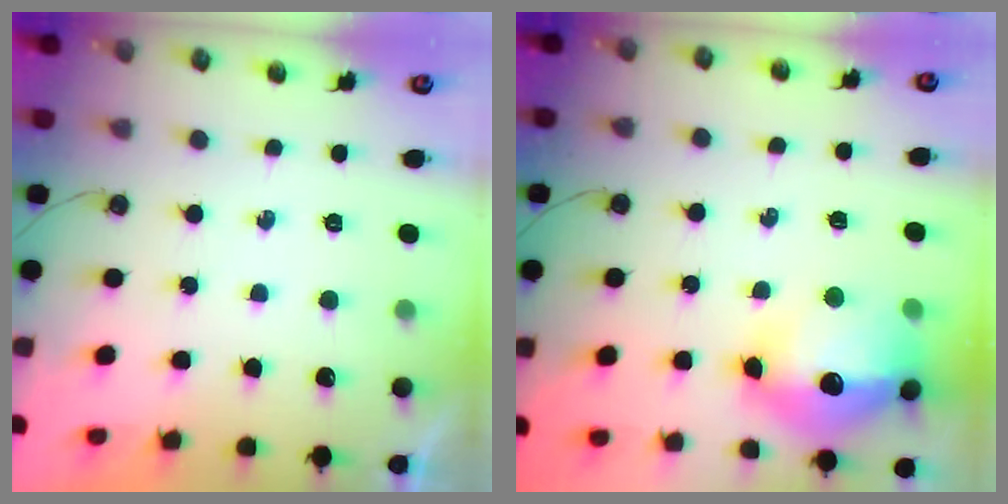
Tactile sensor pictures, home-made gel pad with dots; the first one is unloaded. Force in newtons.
{"total": 17.0, "press": 16.9, "slide": 1.4}